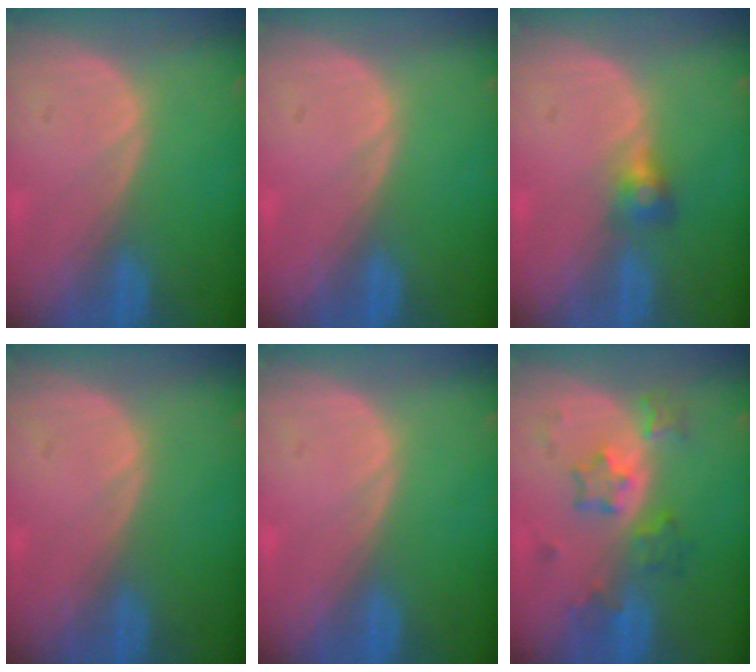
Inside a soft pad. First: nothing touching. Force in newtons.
{"total": 0.0}
{"total": 2.6, "press": 2.5, "slide": 0.7}
{"total": 0.0}
{"total": 0.0}
{"total": 6.1, "press": 5.8, "slide": 1.7}